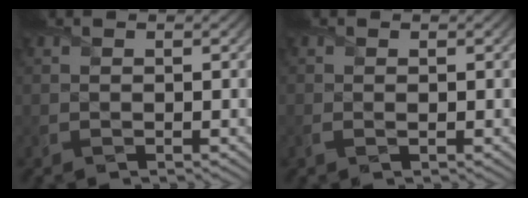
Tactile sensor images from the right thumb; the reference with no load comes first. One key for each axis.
{"total": 0.8, "fx": -0.1, "fy": 0.4, "fz": 0.7, "tx": -0.018, "ty": -0.003, "tz": -0.002}